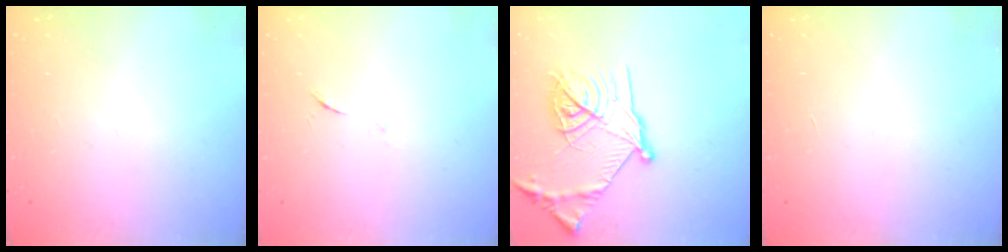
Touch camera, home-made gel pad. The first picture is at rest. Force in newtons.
{"total": 4.3, "press": 4.1, "slide": 1.2}
{"total": 18.5, "press": 18.4, "slide": 1.6}
{"total": 1.7, "press": 1.7, "slide": 0.1}